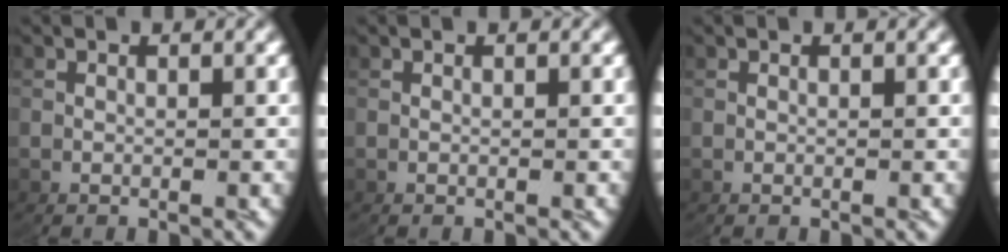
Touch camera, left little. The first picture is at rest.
{"total": 0.0}
{"total": 0.0}